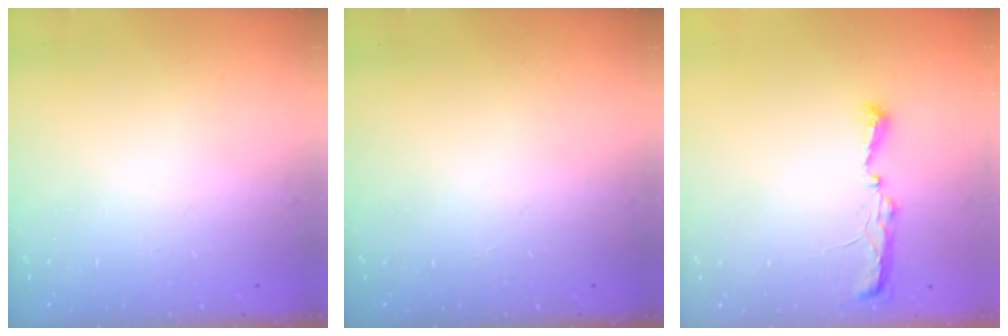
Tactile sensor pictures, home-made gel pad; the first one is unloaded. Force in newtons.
{"total": 0.0}
{"total": 5.4, "press": 5.3, "slide": 0.7}